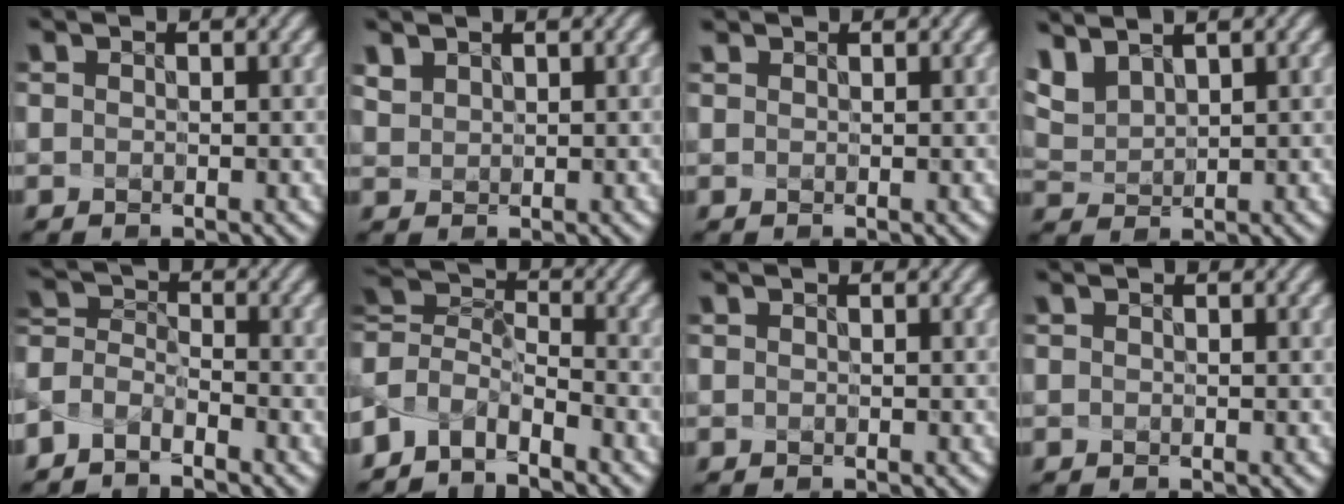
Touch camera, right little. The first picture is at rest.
{"total": 1.6, "force": [1.1, 1.0, 0.5], "torque": [-0.040, 0.005, 0.033]}
{"total": 0.6, "force": [0.1, -0.2, -0.5], "torque": [0.004, -0.001, 0.007]}
{"total": 3.1, "force": [2.2, 1.3, 1.8], "torque": [-0.071, 0.011, 0.058]}
{"total": 3.8, "force": [-3.8, -0.1, -0.4], "torque": [0.000, -0.010, -0.072]}
{"total": 4.7, "force": [-4.6, 0.8, 0.2], "torque": [-0.004, -0.012, -0.090]}
{"total": 0.0}
{"total": 0.0}